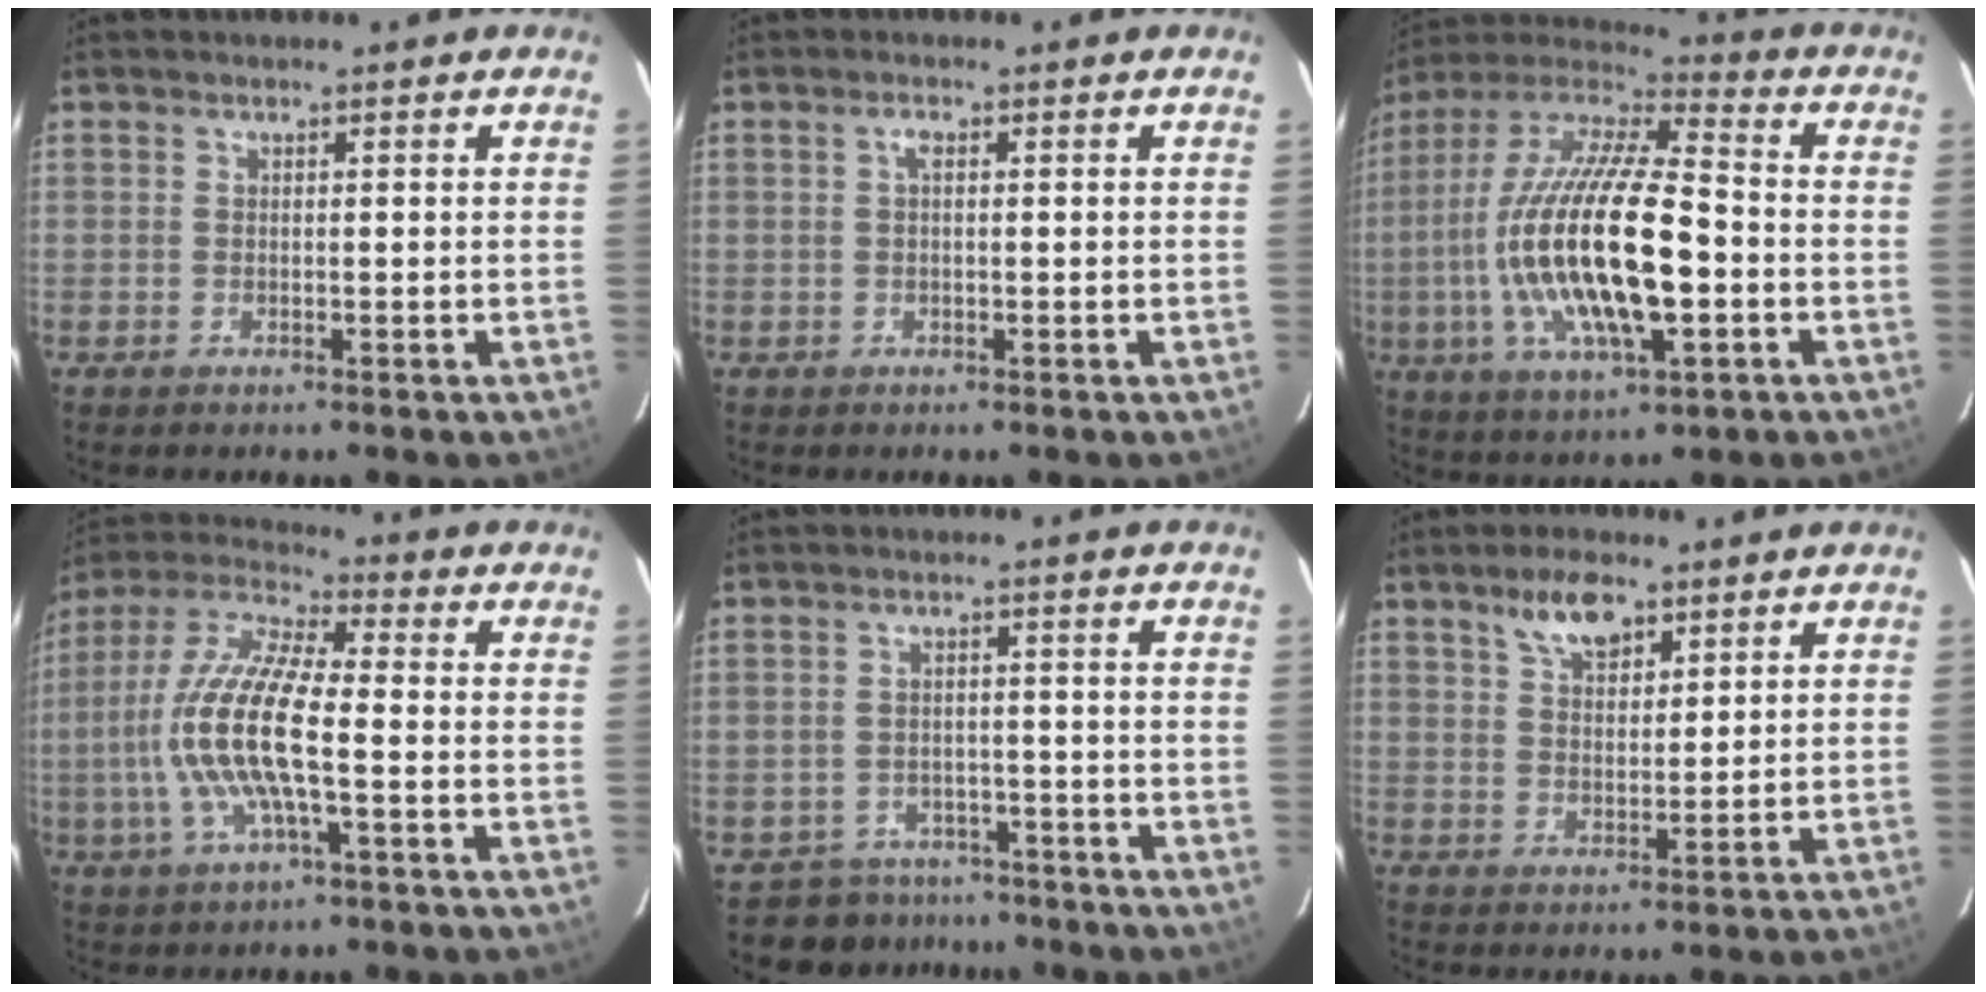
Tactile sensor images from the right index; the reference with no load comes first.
{"total": 1.2, "force": [0.3, 0.5, 1.0], "torque": [-0.020, 0.005, 0.002]}
{"total": 23.2, "force": [-3.6, 7.2, 21.8], "torque": [-0.423, -0.017, -0.069]}
{"total": 15.7, "force": [-2.5, 3.9, 15.0], "torque": [-0.303, 0.000, -0.056]}
{"total": 6.6, "force": [-5.2, 4.1, -0.2], "torque": [-0.004, 0.024, -0.075]}
{"total": 6.6, "force": [4.3, 2.8, 4.1], "torque": [-0.069, 0.008, 0.079]}